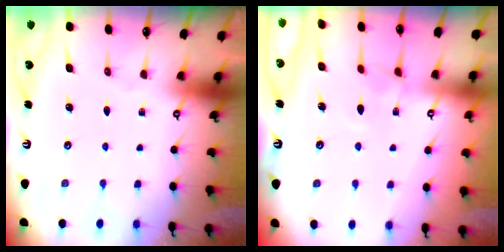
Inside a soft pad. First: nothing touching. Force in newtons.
{"total": 3.1, "press": 3.1, "slide": 0.3}